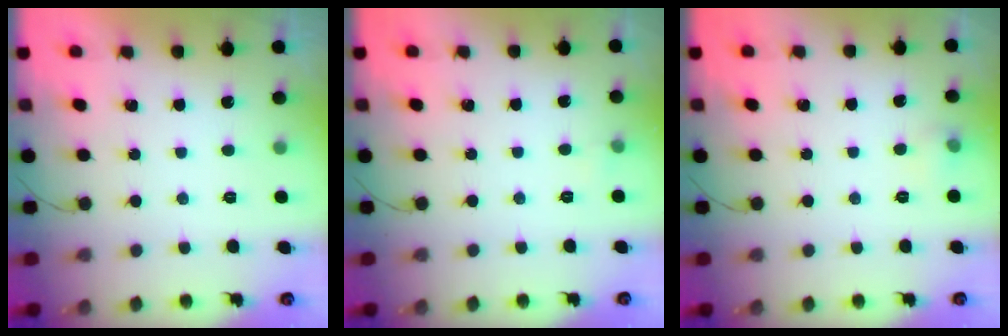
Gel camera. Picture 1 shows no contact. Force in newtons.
{"total": 2.6, "press": 2.4, "slide": 1.0}
{"total": 5.0, "press": 4.1, "slide": 2.7}